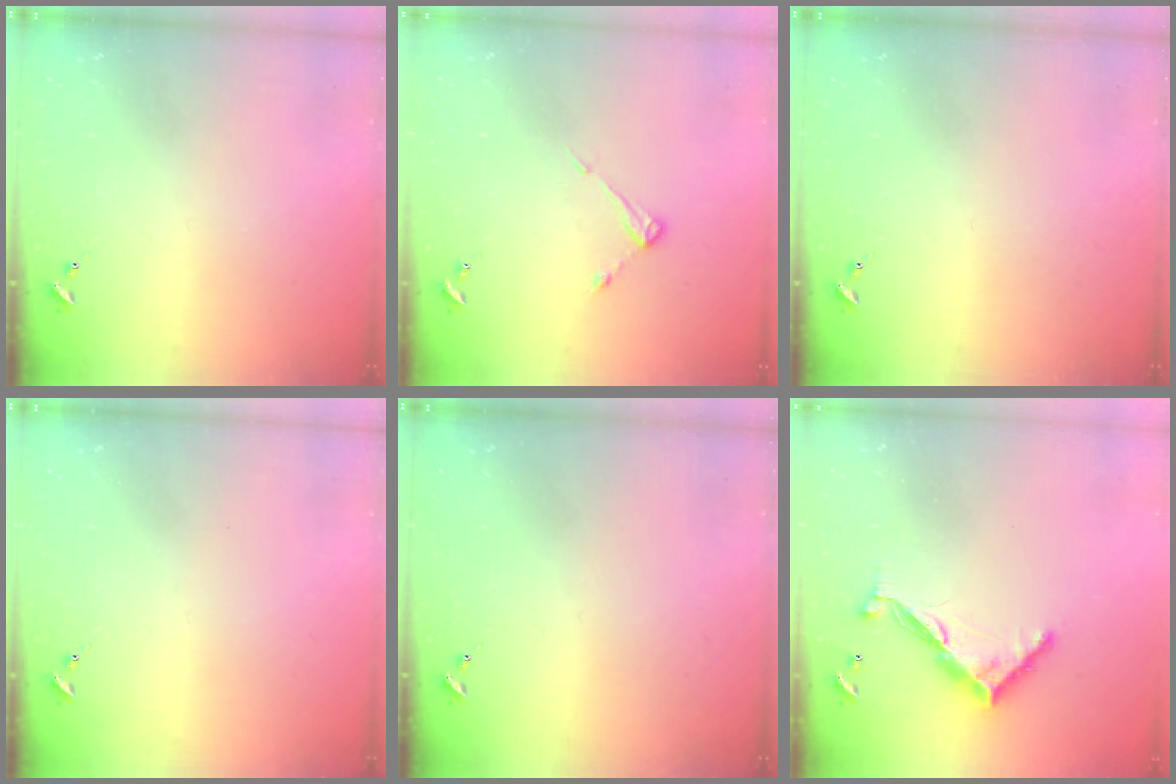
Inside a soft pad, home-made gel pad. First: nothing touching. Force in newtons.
{"total": 4.7, "press": 4.7, "slide": 0.4}
{"total": 0.0}
{"total": 0.0}
{"total": 0.0}
{"total": 9.9, "press": 9.9, "slide": 0.2}